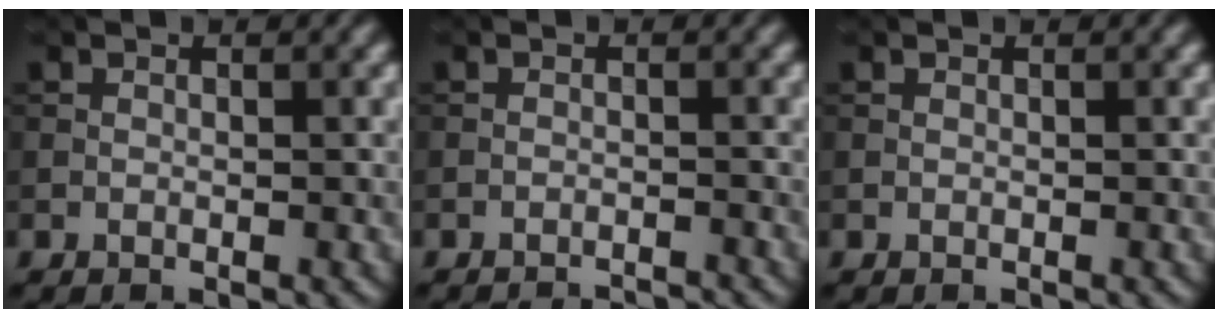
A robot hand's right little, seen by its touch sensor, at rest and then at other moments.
{"total": 3.3, "force": [-3.2, 0.4, 0.7], "torque": [-0.006, 0.006, -0.043]}
{"total": 0.0}